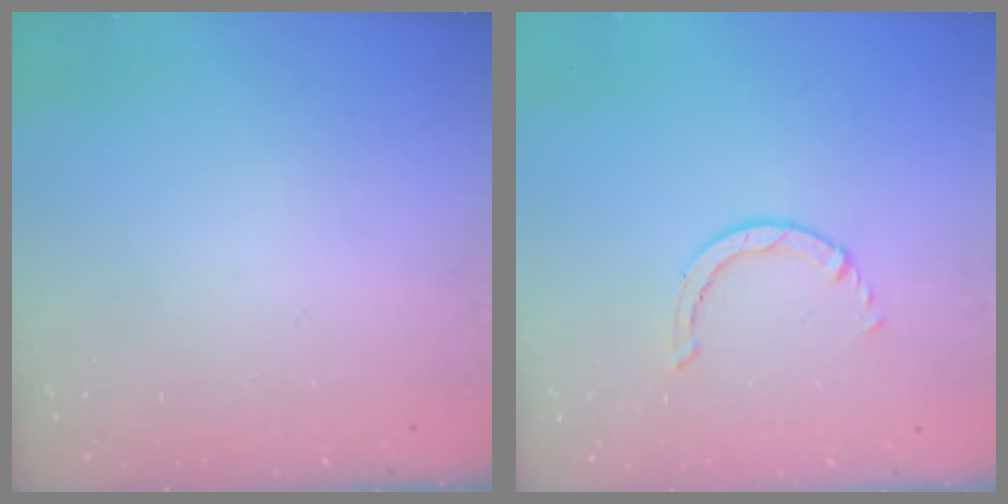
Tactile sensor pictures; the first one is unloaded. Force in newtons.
{"total": 0.8, "press": 0.7, "slide": 0.1}